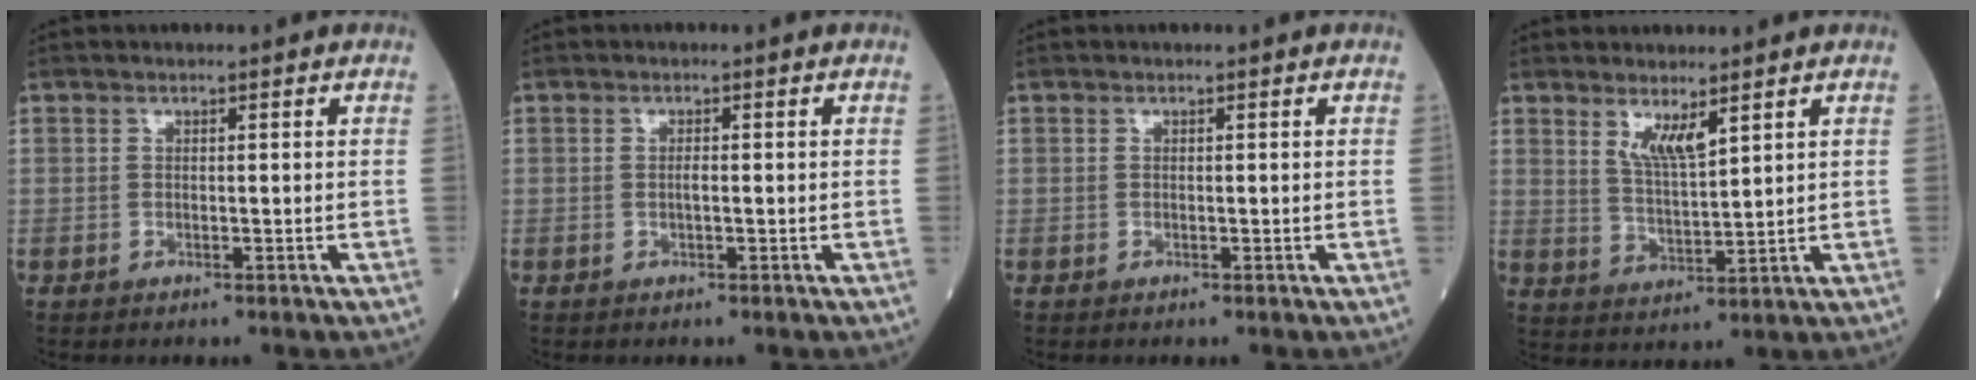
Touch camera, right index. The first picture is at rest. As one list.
[{"total": 0.8, "force": [-0.2, 0.1, 0.8], "torque": [-0.020, 0.000, -0.003]}, {"total": 0.0}, {"total": 4.6, "force": [2.9, 0.6, 3.5], "torque": [-0.076, -0.012, 0.062]}]